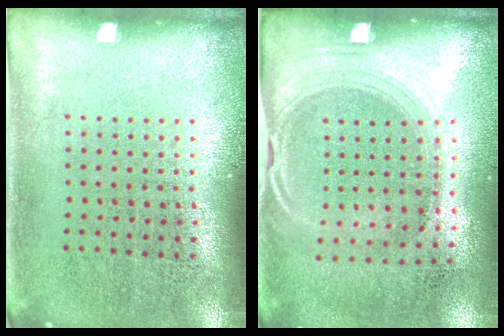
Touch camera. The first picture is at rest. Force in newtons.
{"total": 1.5, "press": 1.2, "slide": 0.8}